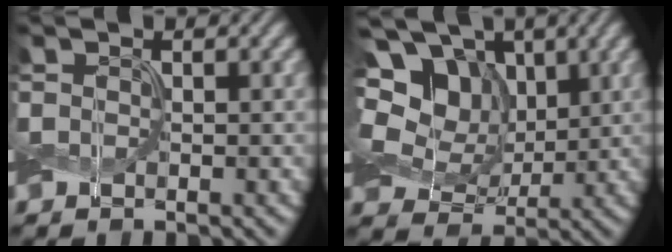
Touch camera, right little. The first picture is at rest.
{"total": 13.0, "force": [4.4, 9.9, 7.3], "torque": [-0.172, 0.035, 0.062]}